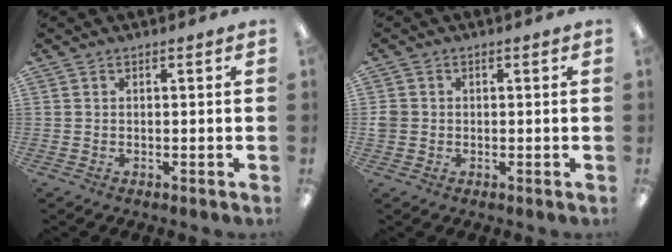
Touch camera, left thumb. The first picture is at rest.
{"total": 2.4, "force": [0.0, 2.3, 0.5], "torque": [-0.010, 0.005, -0.001]}